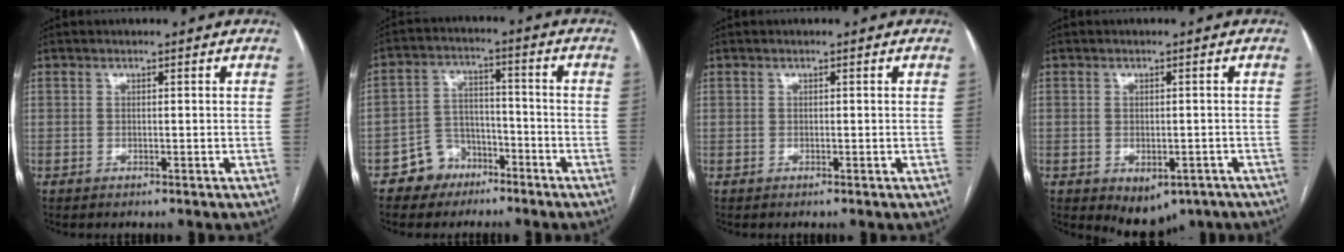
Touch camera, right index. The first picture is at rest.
{"total": 6.8, "force": [-4.4, 5.1, 1.0], "torque": [-0.013, 0.016, -0.072]}
{"total": 0.0}
{"total": 6.4, "force": [-3.8, 4.0, 3.3], "torque": [-0.030, 0.000, -0.044]}